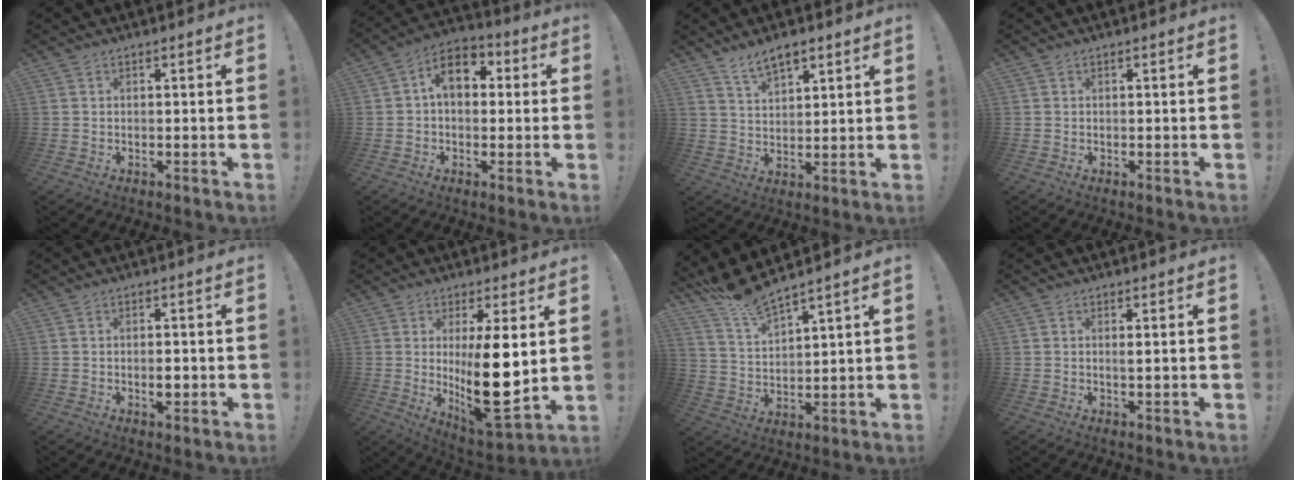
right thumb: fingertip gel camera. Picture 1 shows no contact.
{"total": 9.4, "force": [2.3, 6.3, 6.6], "torque": [-0.095, 0.006, 0.042]}
{"total": 7.1, "force": [5.2, 3.0, 3.8], "torque": [-0.064, -0.021, 0.096]}
{"total": 0.0}
{"total": 2.5, "force": [-0.7, 1.3, 2.0], "torque": [-0.023, 0.000, -0.013]}
{"total": 17.7, "force": [1.9, 6.2, 16.5], "torque": [-0.254, -0.043, 0.042]}
{"total": 9.2, "force": [8.5, 0.6, 3.6], "torque": [-0.086, -0.054, 0.153]}
{"total": 1.2, "force": [0.3, -0.1, 1.2], "torque": [-0.008, -0.009, 0.001]}